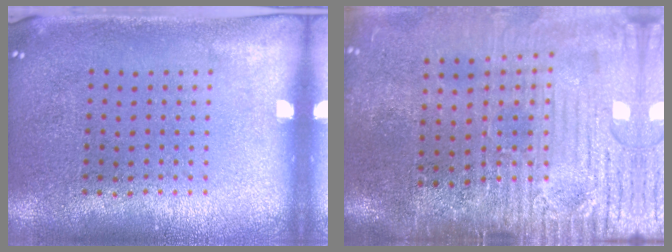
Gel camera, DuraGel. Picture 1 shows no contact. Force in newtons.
{"total": 4.6, "press": 4.0, "slide": 2.4}